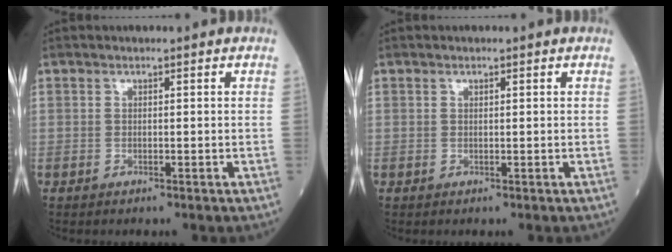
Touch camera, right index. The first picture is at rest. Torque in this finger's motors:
{"motor_torque": [-0.04, -0.07, -0.03, -0.01]}